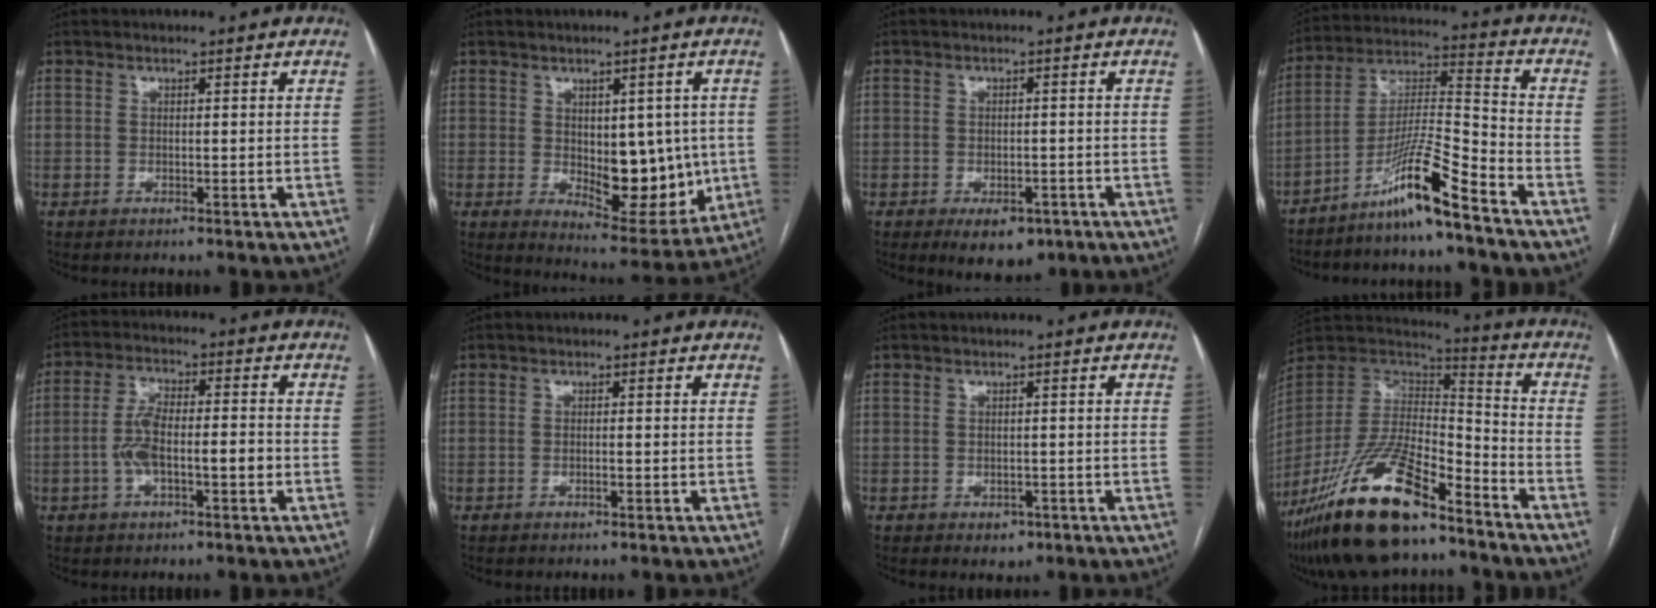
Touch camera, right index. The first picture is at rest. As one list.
[{"total": 11.5, "force": [-0.5, 5.7, 10.0], "torque": [-0.121, -0.006, 0.014]}, {"total": 6.0, "force": [-3.6, 3.3, 3.5], "torque": [-0.044, -0.001, -0.043]}, {"total": 11.8, "force": [-8.6, -0.6, 8.0], "torque": [-0.157, -0.001, -0.157]}, {"total": 7.8, "force": [-1.8, 2.5, 7.2], "torque": [-0.145, 0.022, -0.032]}, {"total": 0.8, "force": [-0.2, 0.2, 0.7], "torque": [-0.014, -0.001, -0.003]}, {"total": 2.0, "force": [-1.0, 1.5, 0.9], "torque": [-0.007, 0.002, -0.005]}, {"total": 23.0, "force": [-15.9, 6.7, 15.2], "torque": [-0.313, -0.017, -0.289]}]